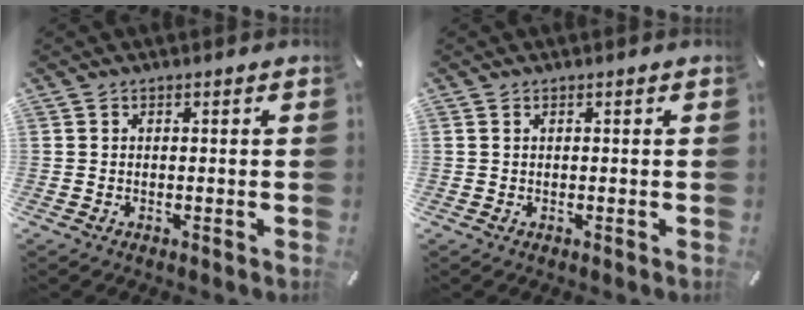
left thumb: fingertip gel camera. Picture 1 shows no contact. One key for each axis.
{"total": 0.0}